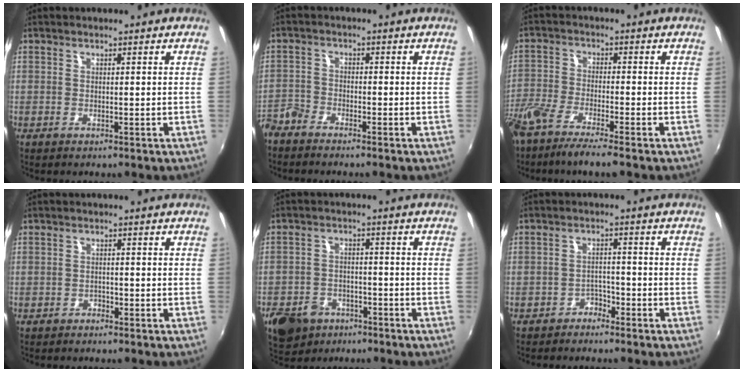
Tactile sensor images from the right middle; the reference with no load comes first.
{"total": 3.6, "force": [-3.3, 1.2, 0.6], "torque": [-0.020, -0.005, -0.077]}
{"total": 9.3, "force": [-7.4, 0.7, 5.6], "torque": [-0.132, -0.031, -0.140]}
{"total": 1.1, "force": [-0.9, 0.5, -0.1], "torque": [-0.003, 0.004, -0.015]}
{"total": 10.5, "force": [-6.4, 7.1, 4.3], "torque": [-0.118, 0.004, -0.099]}
{"total": 2.6, "force": [-2.2, 1.4, 0.0], "torque": [-0.002, 0.009, -0.037]}